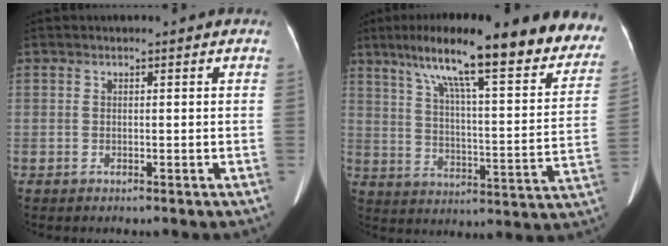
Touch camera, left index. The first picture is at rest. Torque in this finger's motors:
{"motor_torque": [1.07, -1.07, 0.28, 0.21]}